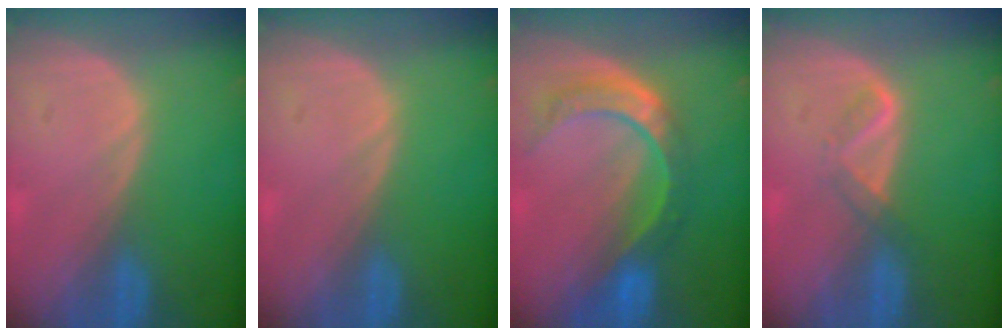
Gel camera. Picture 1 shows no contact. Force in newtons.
{"total": 0.0}
{"total": 8.8, "press": 7.3, "slide": 4.9}
{"total": 2.4, "press": 2.4, "slide": 0.7}